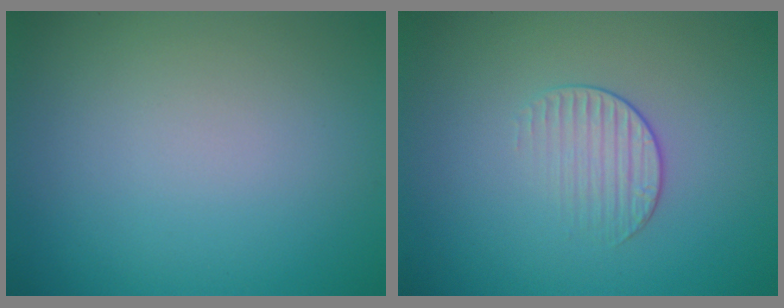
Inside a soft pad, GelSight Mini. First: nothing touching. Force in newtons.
{"total": 1.7, "press": 1.0, "slide": 1.4}